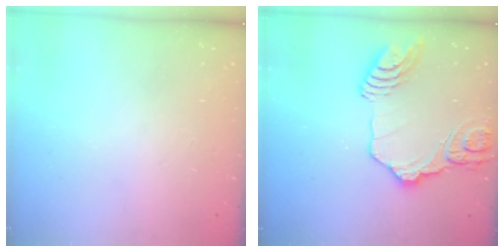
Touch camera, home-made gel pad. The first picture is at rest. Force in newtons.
{"total": 18.6, "press": 18.5, "slide": 2.1}